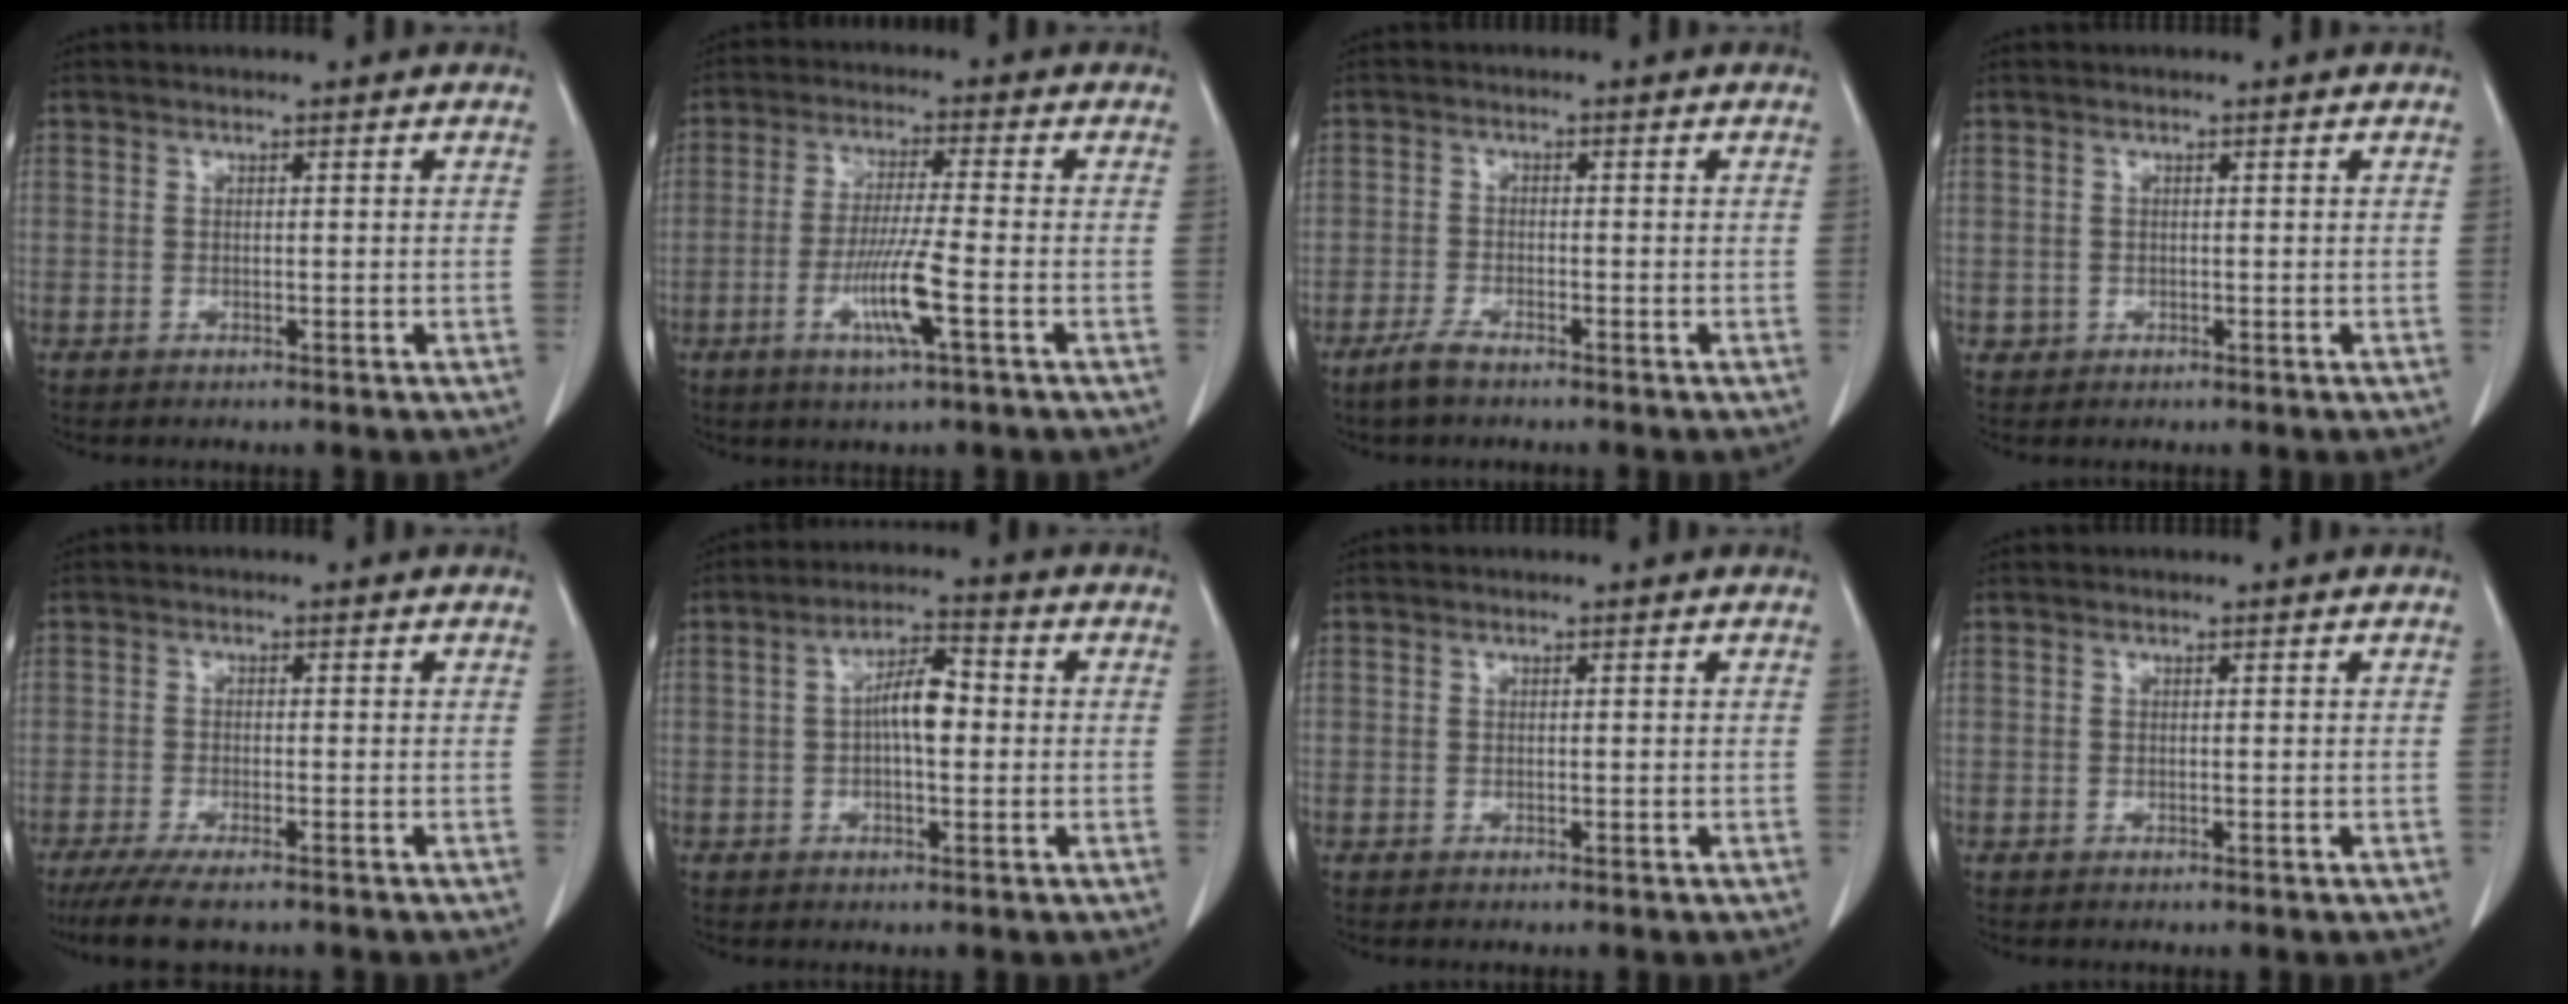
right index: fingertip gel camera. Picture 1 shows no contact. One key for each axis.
{"total": 7.9, "fx": -2.9, "fy": -0.3, "fz": 7.4, "tx": -0.143, "ty": -0.013, "tz": -0.055}
{"total": 2.8, "fx": -2.2, "fy": 0.5, "fz": 1.6, "tx": -0.040, "ty": -0.003, "tz": -0.042}
{"total": 0.9, "fx": 0.0, "fy": 0.9, "fz": 0.0, "tx": 0.004, "ty": 0.005, "tz": 0.001}
{"total": 6.7, "fx": -5.3, "fy": 1.0, "fz": 3.9, "tx": -0.061, "ty": -0.015, "tz": -0.085}
{"total": 6.1, "fx": 0.0, "fy": 2.0, "fz": 5.7, "tx": -0.108, "ty": 0.017, "tz": -0.003}
{"total": 0.0}
{"total": 0.0}